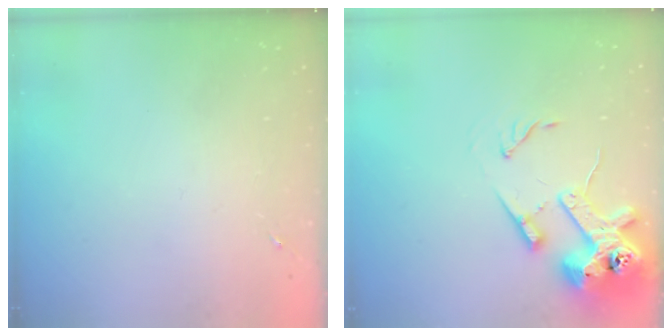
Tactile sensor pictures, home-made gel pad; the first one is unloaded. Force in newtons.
{"total": 15.7, "press": 15.5, "slide": 2.1}